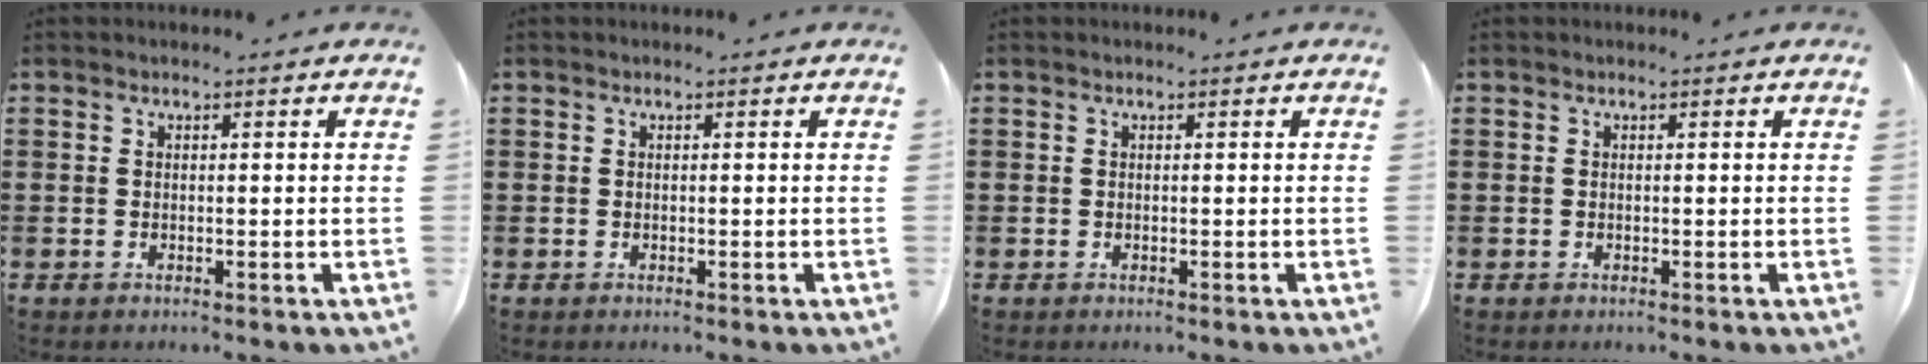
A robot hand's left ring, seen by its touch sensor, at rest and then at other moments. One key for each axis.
{"total": 0.0}
{"total": 0.0}
{"total": 0.0}